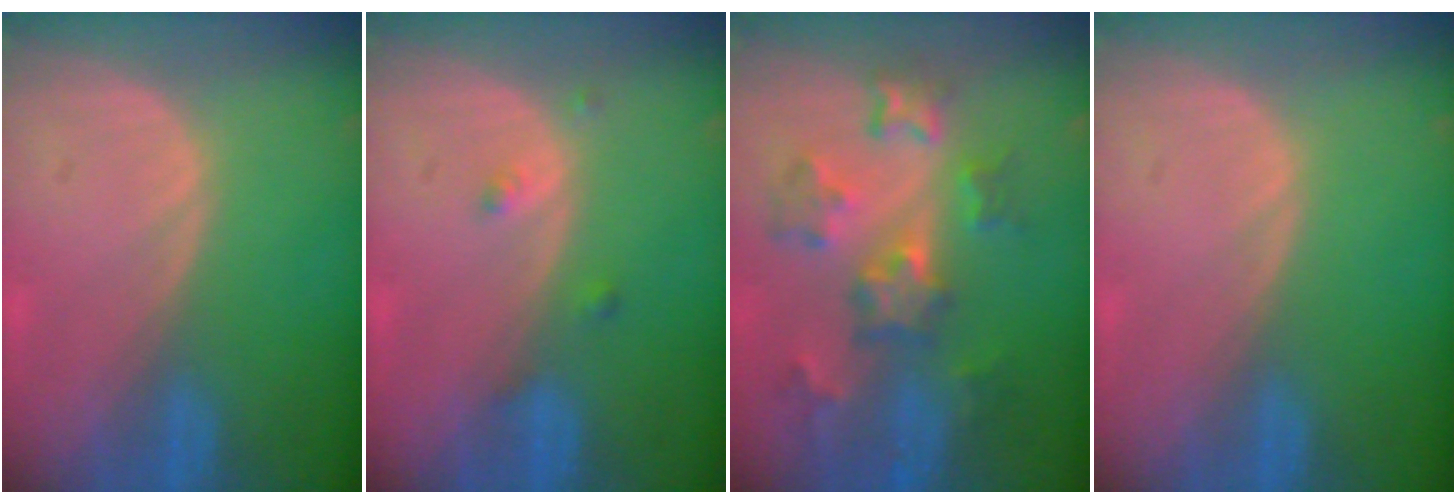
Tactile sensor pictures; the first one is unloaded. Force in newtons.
{"total": 1.6, "press": 1.5, "slide": 0.1}
{"total": 8.3, "press": 7.8, "slide": 2.9}
{"total": 0.0}